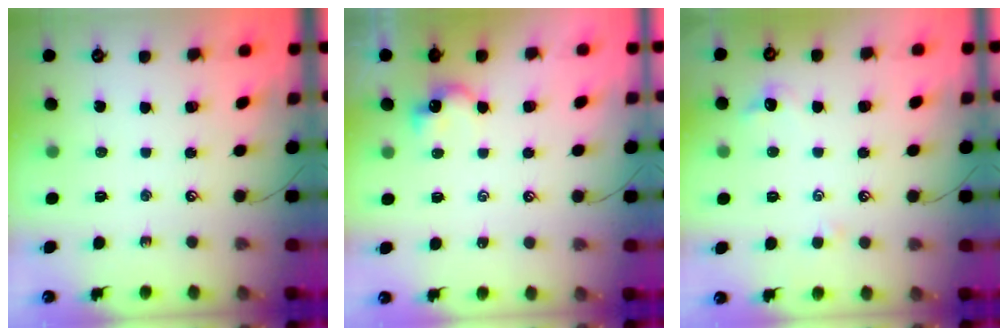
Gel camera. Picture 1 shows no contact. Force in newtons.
{"total": 1.7, "press": 1.7, "slide": 0.4}
{"total": 0.6, "press": 0.2, "slide": 0.6}